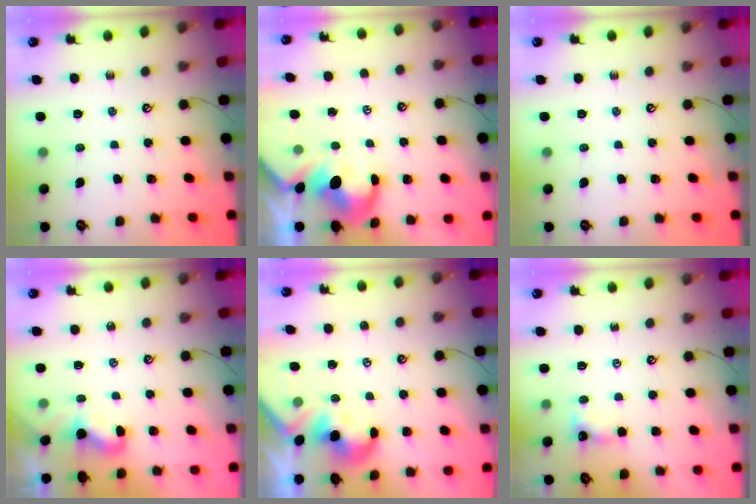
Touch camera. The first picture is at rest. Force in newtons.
{"total": 4.5, "press": 4.4, "slide": 1.1}
{"total": 0.0}
{"total": 2.8, "press": 2.8, "slide": 0.4}
{"total": 2.0, "press": 1.9, "slide": 0.5}
{"total": 0.9, "press": 0.8, "slide": 0.3}